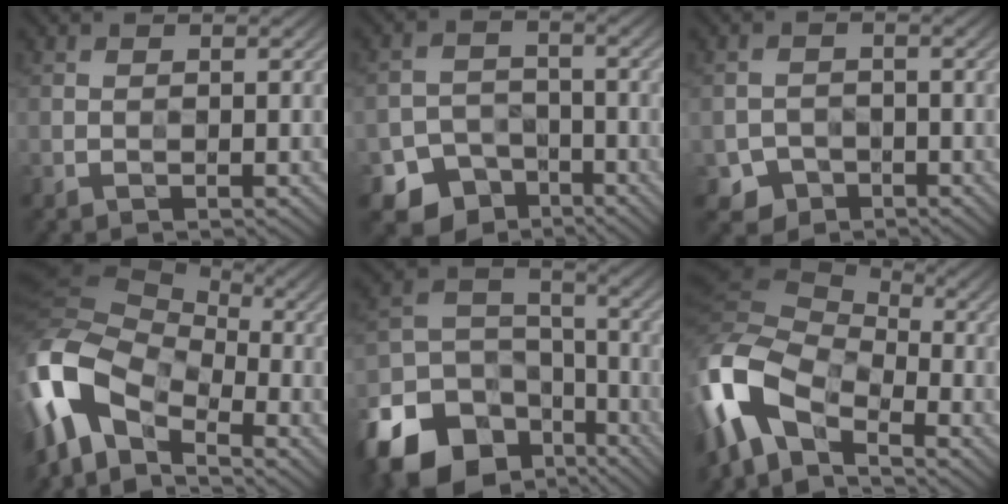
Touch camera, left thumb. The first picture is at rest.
{"total": 6.8, "force": [-4.5, 4.7, 1.9], "torque": [-0.026, -0.011, -0.079]}
{"total": 2.7, "force": [-1.7, 2.0, 0.6], "torque": [-0.004, -0.005, -0.036]}
{"total": 13.6, "force": [-3.6, 8.5, 9.9], "torque": [-0.243, -0.012, -0.078]}
{"total": 17.2, "force": [-10.3, 11.5, 7.6], "torque": [-0.208, -0.052, -0.170]}
{"total": 12.4, "force": [-5.0, 6.6, 9.2], "torque": [-0.221, -0.005, -0.111]}